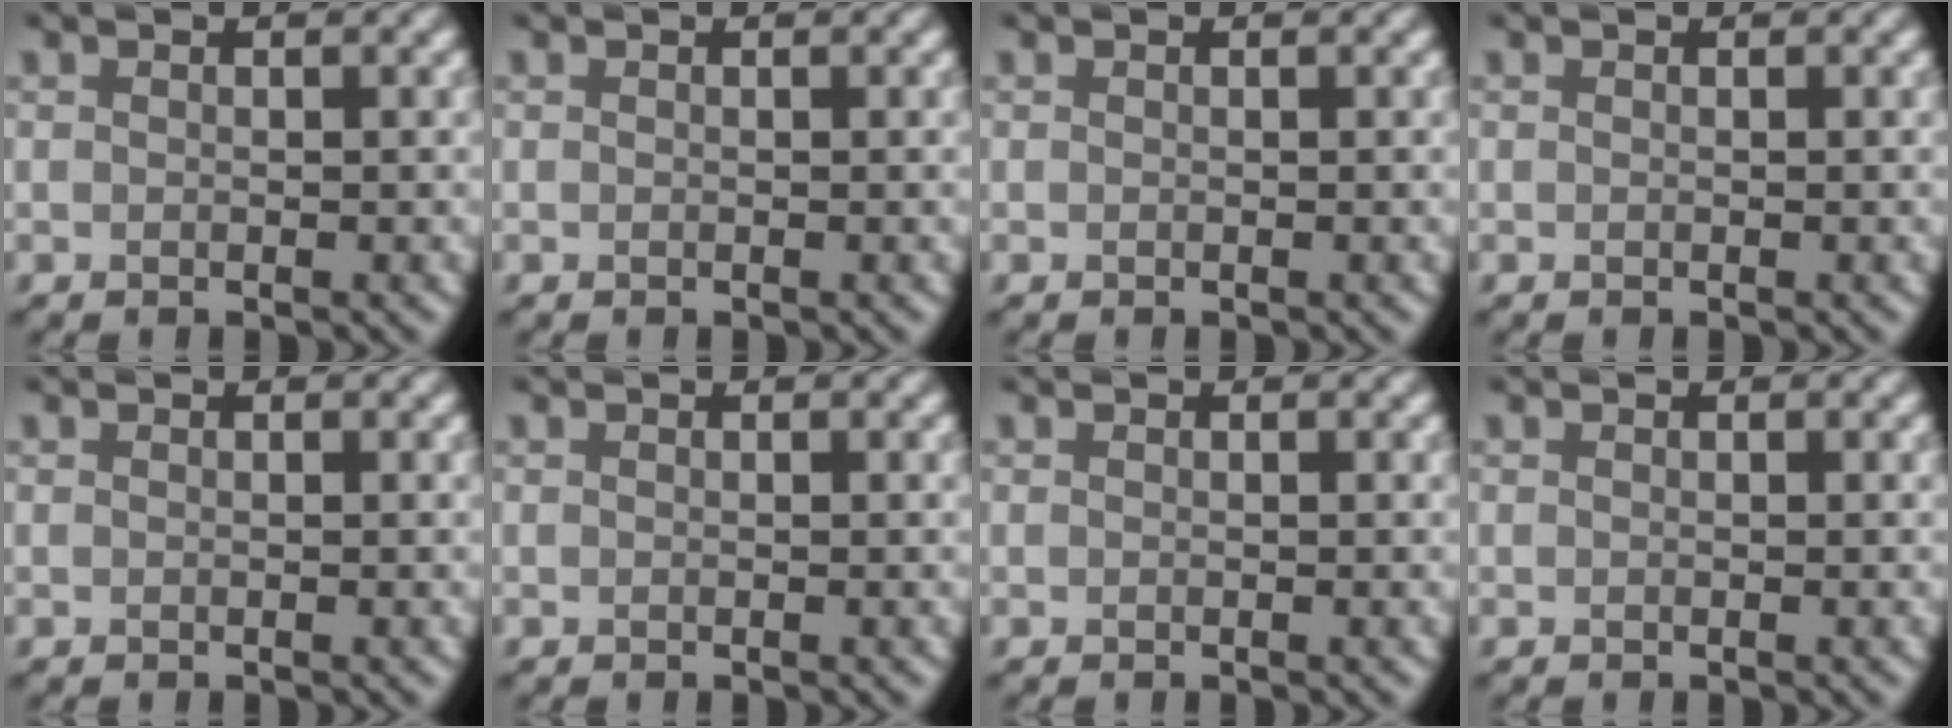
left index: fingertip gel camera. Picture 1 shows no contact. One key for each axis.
{"total": 0.0}
{"total": 0.0}
{"total": 0.0}
{"total": 0.0}
{"total": 0.0}
{"total": 0.0}
{"total": 0.0}